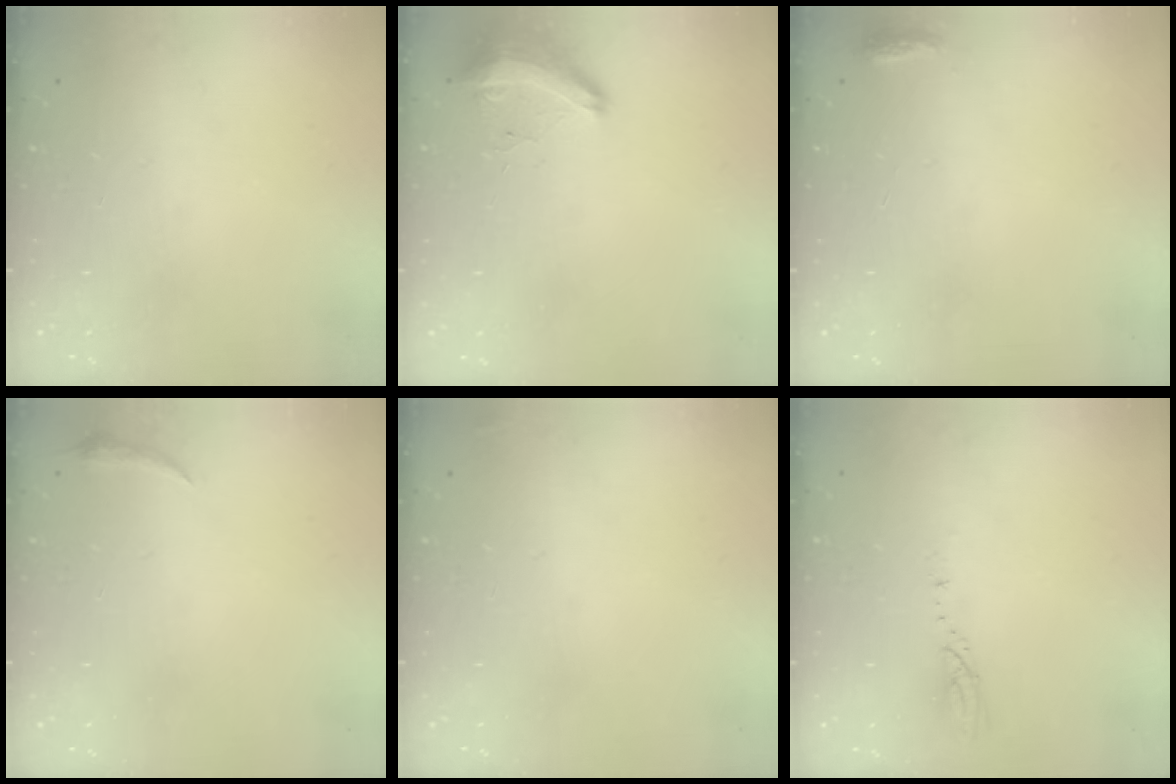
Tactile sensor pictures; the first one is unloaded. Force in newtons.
{"total": 8.8, "press": 8.6, "slide": 1.7}
{"total": 3.7, "press": 3.6, "slide": 1.2}
{"total": 3.7, "press": 3.6, "slide": 0.8}
{"total": 2.5, "press": 2.4, "slide": 0.8}
{"total": 3.1, "press": 3.1, "slide": 0.2}